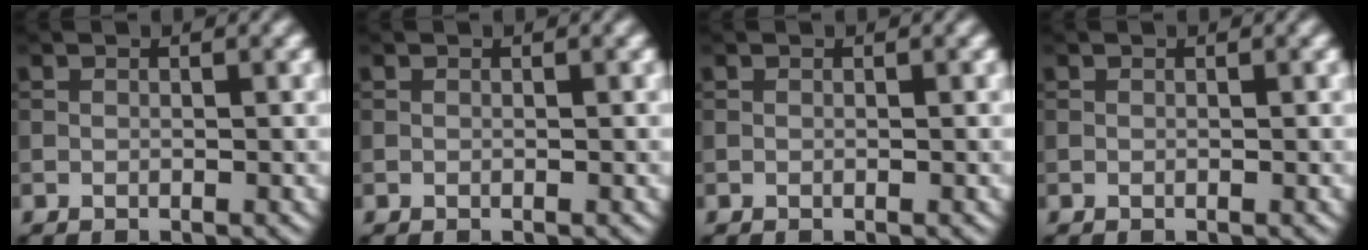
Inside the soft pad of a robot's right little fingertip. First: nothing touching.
{"total": 0.0}
{"total": 0.0}
{"total": 0.0}